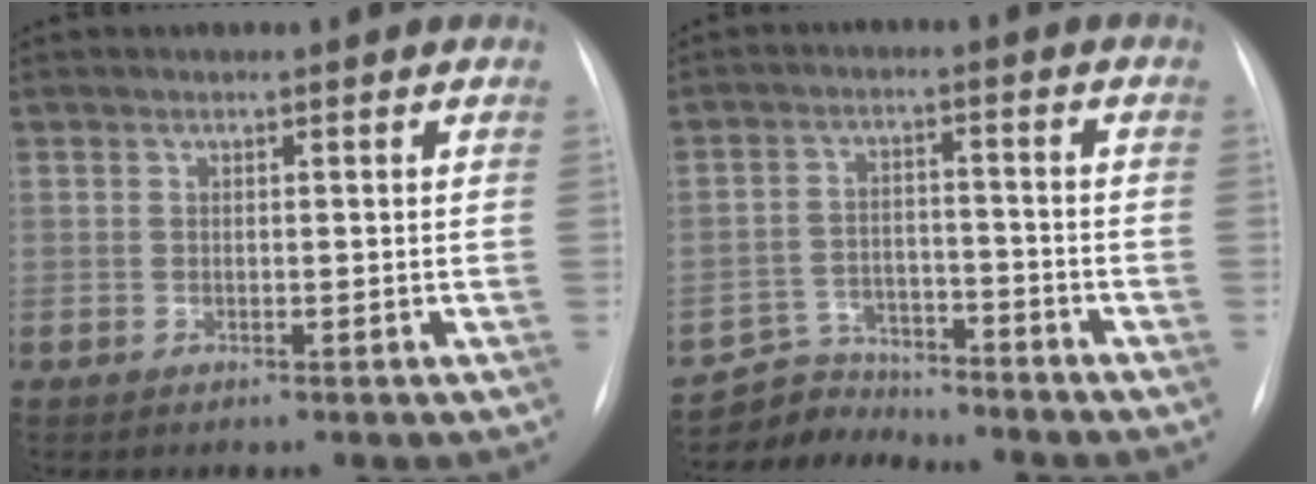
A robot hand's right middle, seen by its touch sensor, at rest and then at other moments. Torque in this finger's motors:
{"motor_torque": [0.21, -0.26, -0.04, -0.01]}